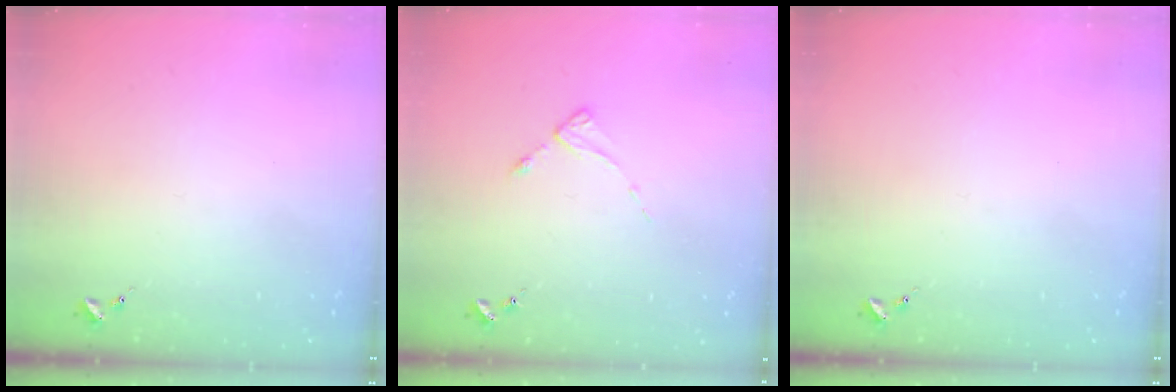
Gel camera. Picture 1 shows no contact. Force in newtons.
{"total": 2.6, "press": 2.6, "slide": 0.3}
{"total": 0.0}